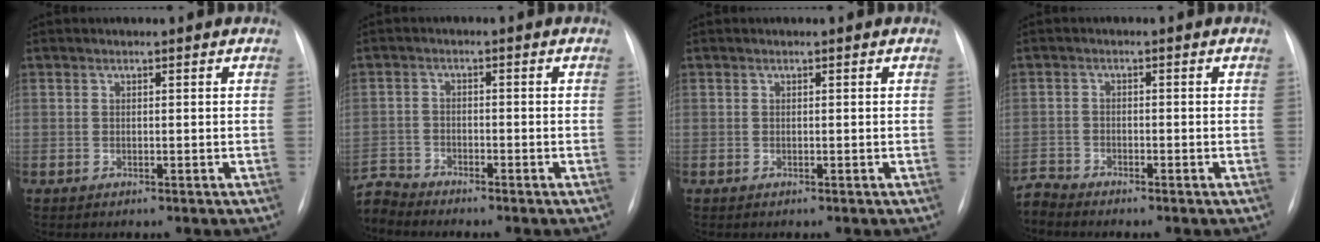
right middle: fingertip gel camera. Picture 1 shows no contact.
{"total": 4.4, "force": [-4.3, 0.1, -0.7], "torque": [0.014, -0.005, -0.085]}
{"total": 0.0}
{"total": 2.6, "force": [-2.5, -0.2, -0.6], "torque": [0.013, -0.016, -0.049]}